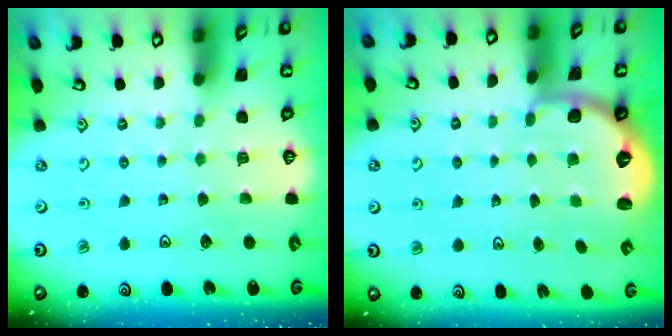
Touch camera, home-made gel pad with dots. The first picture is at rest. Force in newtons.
{"total": 2.8, "press": 2.0, "slide": 2.0}